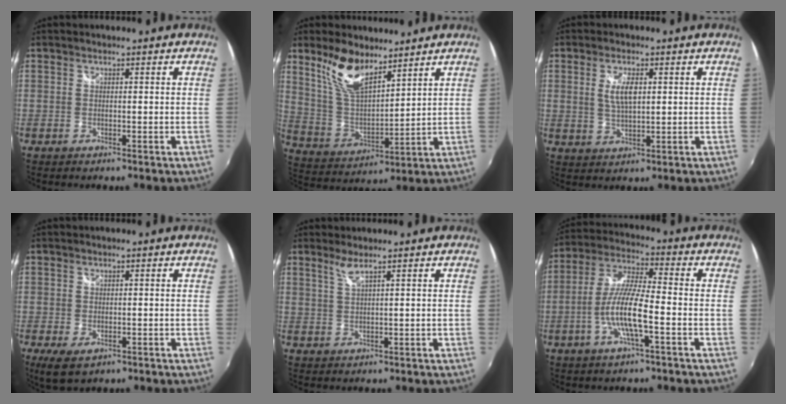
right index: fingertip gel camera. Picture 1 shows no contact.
{"total": 11.5, "force": [8.1, 4.2, 7.0], "torque": [-0.142, 0.004, 0.167]}
{"total": 5.0, "force": [1.1, 1.8, 4.5], "torque": [-0.085, -0.002, 0.022]}
{"total": 4.3, "force": [-1.8, 2.5, 3.0], "torque": [-0.062, -0.017, -0.026]}
{"total": 2.1, "force": [1.5, -0.4, 1.4], "torque": [-0.030, -0.004, 0.030]}
{"total": 10.7, "force": [-3.7, 1.4, 9.9], "torque": [-0.208, -0.003, -0.070]}